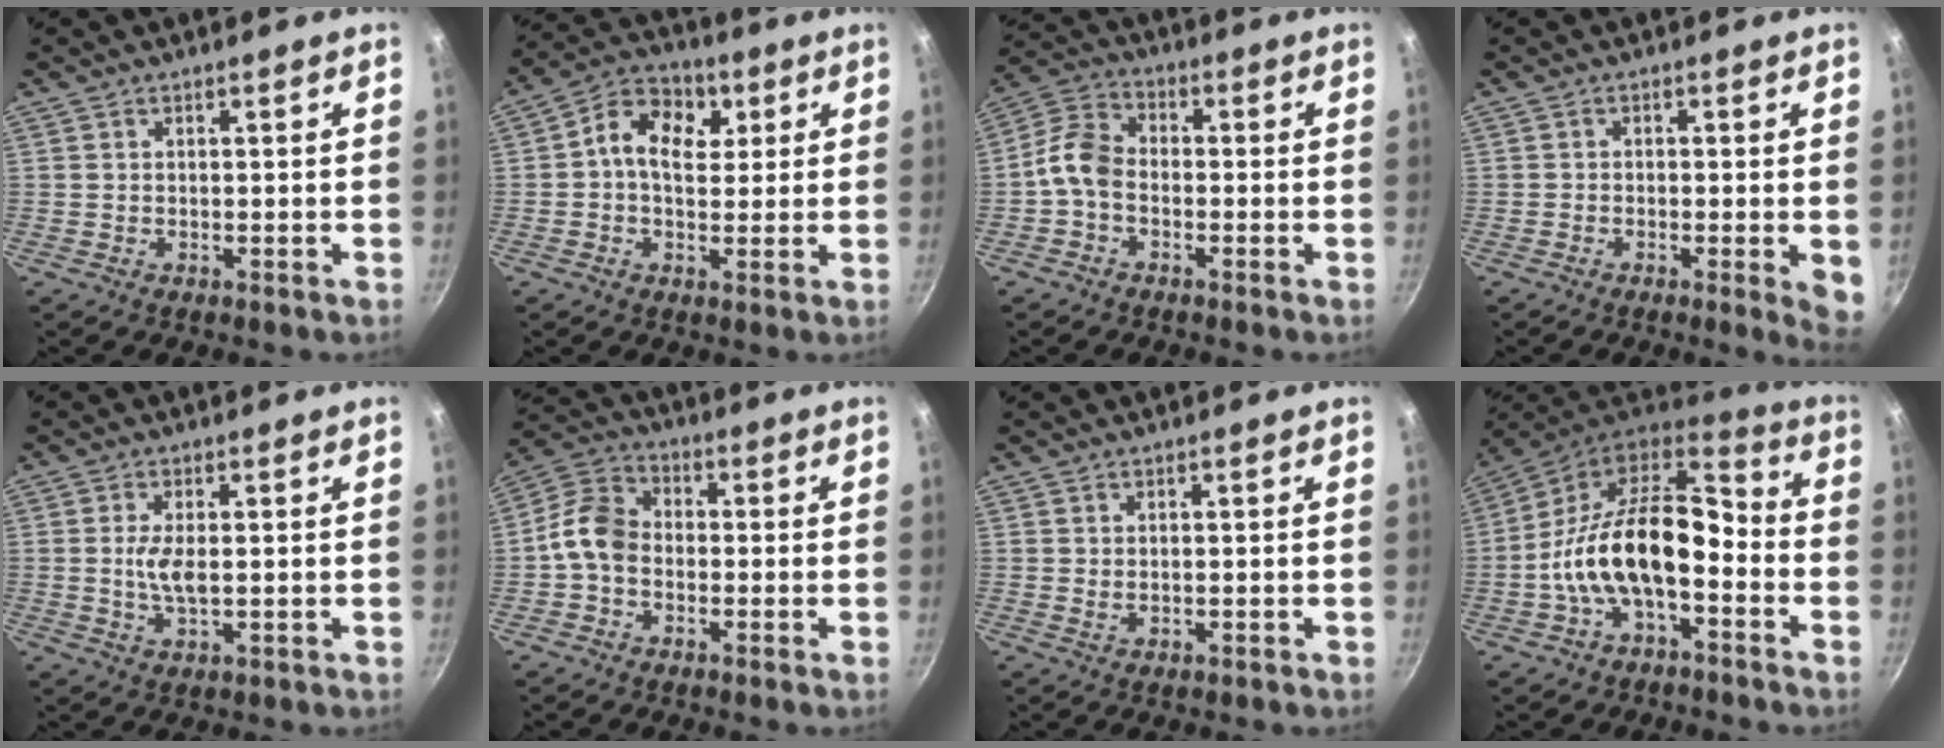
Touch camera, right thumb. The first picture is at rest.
{"total": 10.0, "force": [2.3, 7.2, 6.5], "torque": [-0.078, 0.007, 0.020]}
{"total": 6.8, "force": [-2.0, 4.6, 4.6], "torque": [-0.092, 0.036, -0.057]}
{"total": 4.2, "force": [-0.9, 1.0, 4.0], "torque": [-0.040, -0.002, -0.014]}
{"total": 4.3, "force": [0.2, 1.6, 4.0], "torque": [-0.085, -0.004, 0.004]}
{"total": 8.0, "force": [-1.6, 6.1, 5.0], "torque": [-0.080, 0.030, -0.051]}
{"total": 0.8, "force": [0.1, 0.2, 0.8], "torque": [-0.014, 0.000, 0.003]}
{"total": 18.8, "force": [-4.6, 10.1, 15.2], "torque": [-0.257, 0.064, -0.096]}